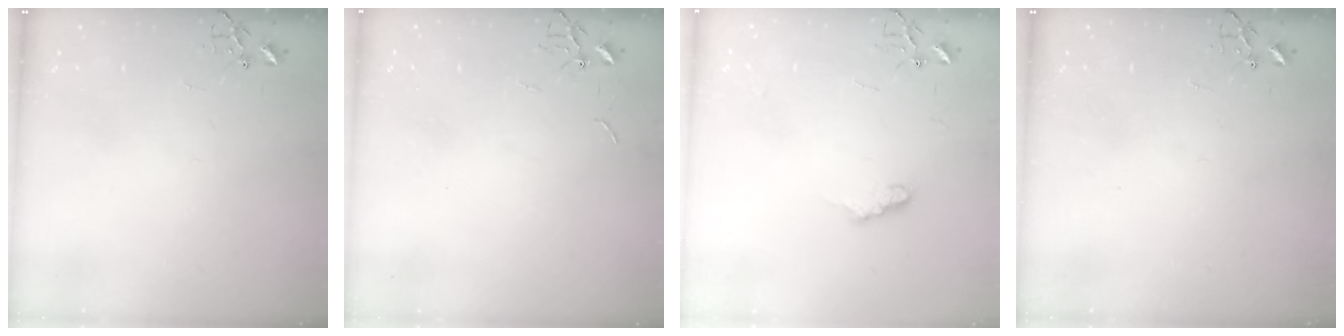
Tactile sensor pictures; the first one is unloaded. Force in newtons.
{"total": 0.8, "press": 0.8, "slide": 0.2}
{"total": 9.0, "press": 8.9, "slide": 0.9}
{"total": 0.0}